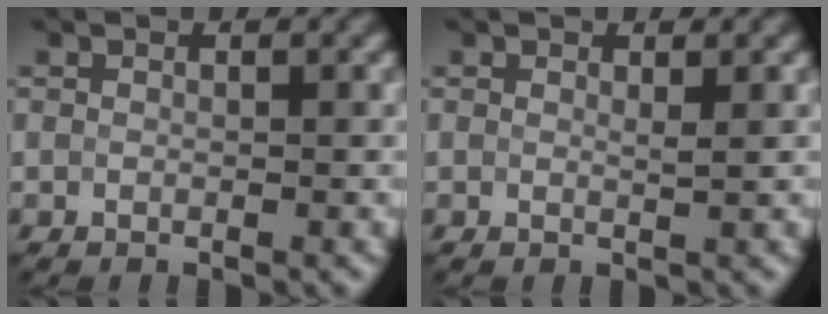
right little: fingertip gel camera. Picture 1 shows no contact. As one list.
[{"total": 0.0}]